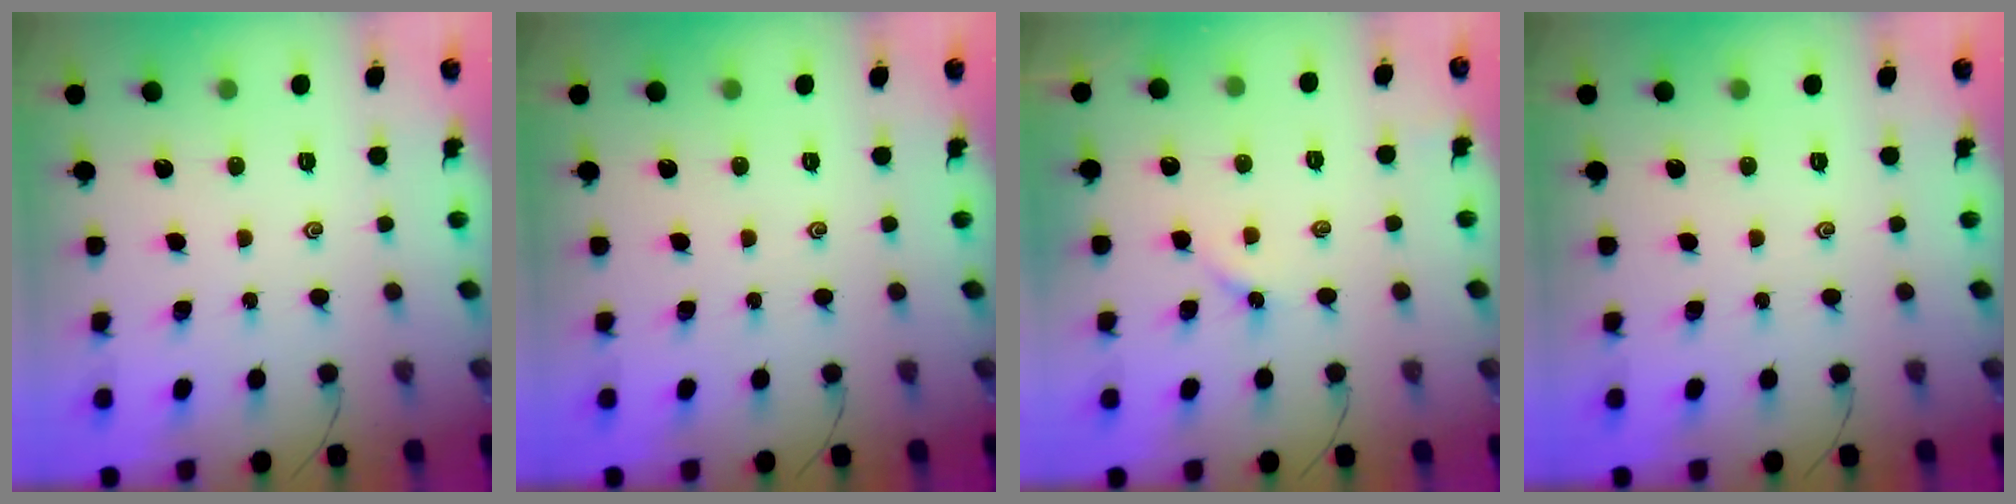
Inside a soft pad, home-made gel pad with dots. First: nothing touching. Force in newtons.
{"total": 0.0}
{"total": 2.9, "press": 2.9, "slide": 0.4}
{"total": 0.0}